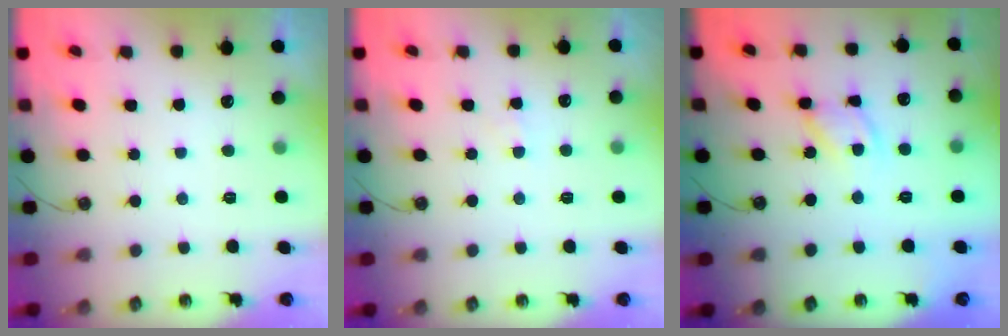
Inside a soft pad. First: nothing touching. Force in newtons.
{"total": 2.9, "press": 2.9, "slide": 0.5}
{"total": 10.8, "press": 10.8, "slide": 1.2}